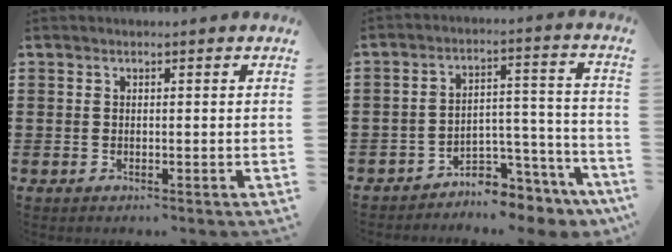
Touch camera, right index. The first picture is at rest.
{"total": 5.5, "force": [-5.1, 1.8, 1.2], "torque": [-0.023, 0.013, -0.100]}